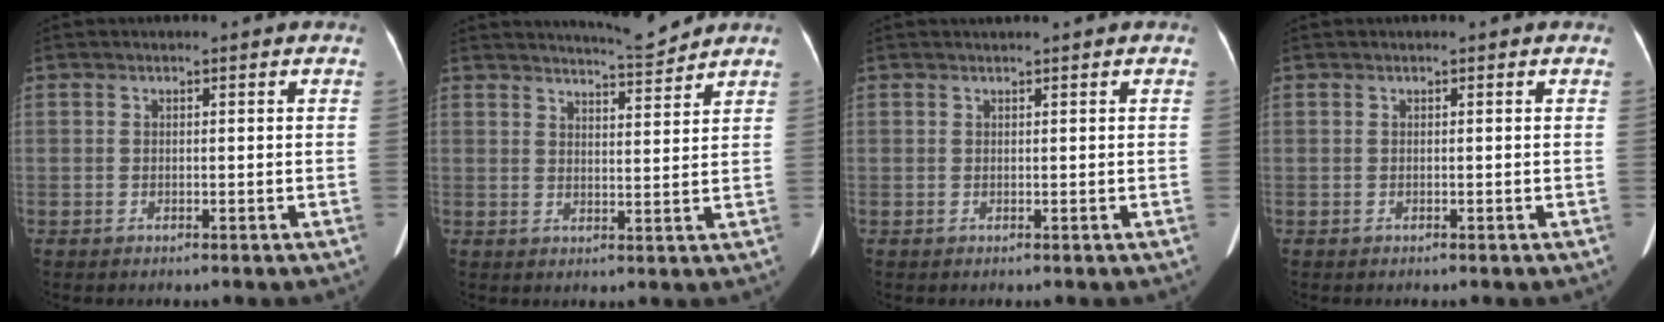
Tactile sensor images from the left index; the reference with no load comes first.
{"total": 5.1, "force": [5.0, -0.7, 0.6], "torque": [-0.021, -0.013, 0.078]}
{"total": 1.0, "force": [0.8, -0.1, 0.6], "torque": [-0.005, 0.015, 0.017]}
{"total": 0.0}